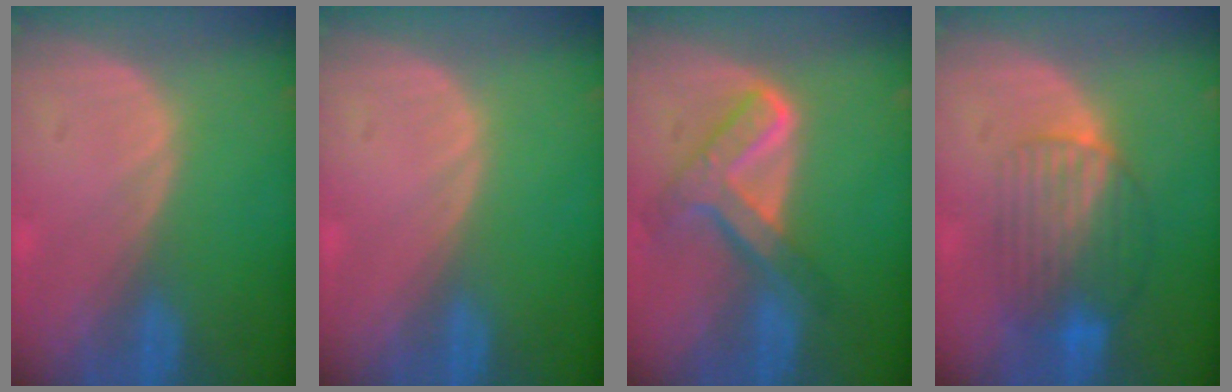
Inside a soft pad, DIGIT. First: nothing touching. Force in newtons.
{"total": 0.0}
{"total": 7.7, "press": 6.5, "slide": 4.1}
{"total": 7.5, "press": 7.2, "slide": 2.1}